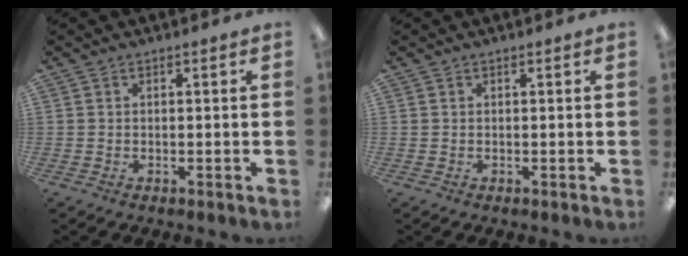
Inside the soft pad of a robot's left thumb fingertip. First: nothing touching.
{"total": 0.0}